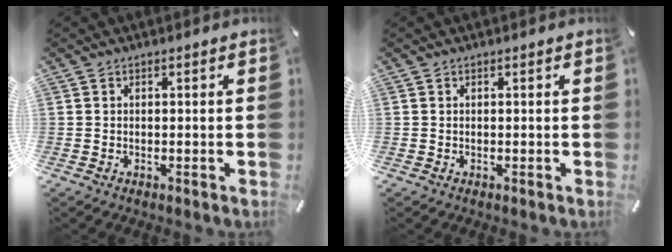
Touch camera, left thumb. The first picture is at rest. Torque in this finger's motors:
{"motor_torque": [-0.22, -0.08, -0.07, 0.04, -0.05]}